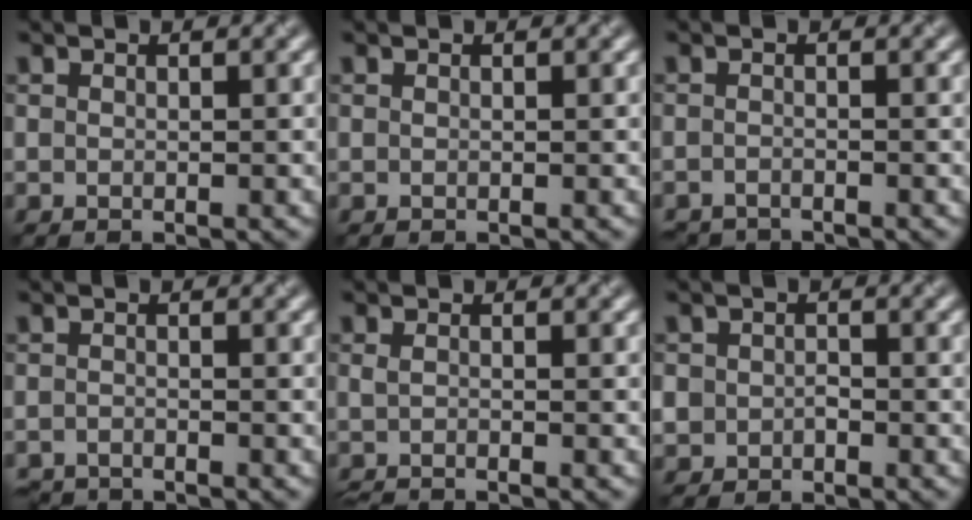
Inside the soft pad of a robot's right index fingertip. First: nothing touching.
{"total": 0.0}
{"total": 2.4, "force": [-2.4, 0.1, 0.1], "torque": [-0.008, -0.010, -0.044]}
{"total": 2.6, "force": [-2.6, 0.1, 0.3], "torque": [-0.013, -0.010, -0.052]}
{"total": 1.5, "force": [-1.2, 0.2, 0.8], "torque": [-0.014, -0.010, -0.031]}
{"total": 2.5, "force": [-0.3, 2.4, 0.5], "torque": [0.012, 0.015, -0.026]}